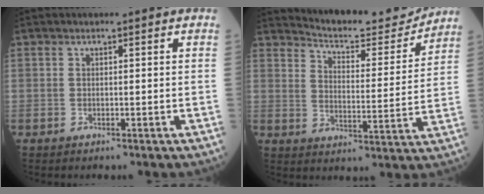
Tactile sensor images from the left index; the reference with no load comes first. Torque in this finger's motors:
{"motor_torque": [0.27, -0.30, -0.02, -0.01]}